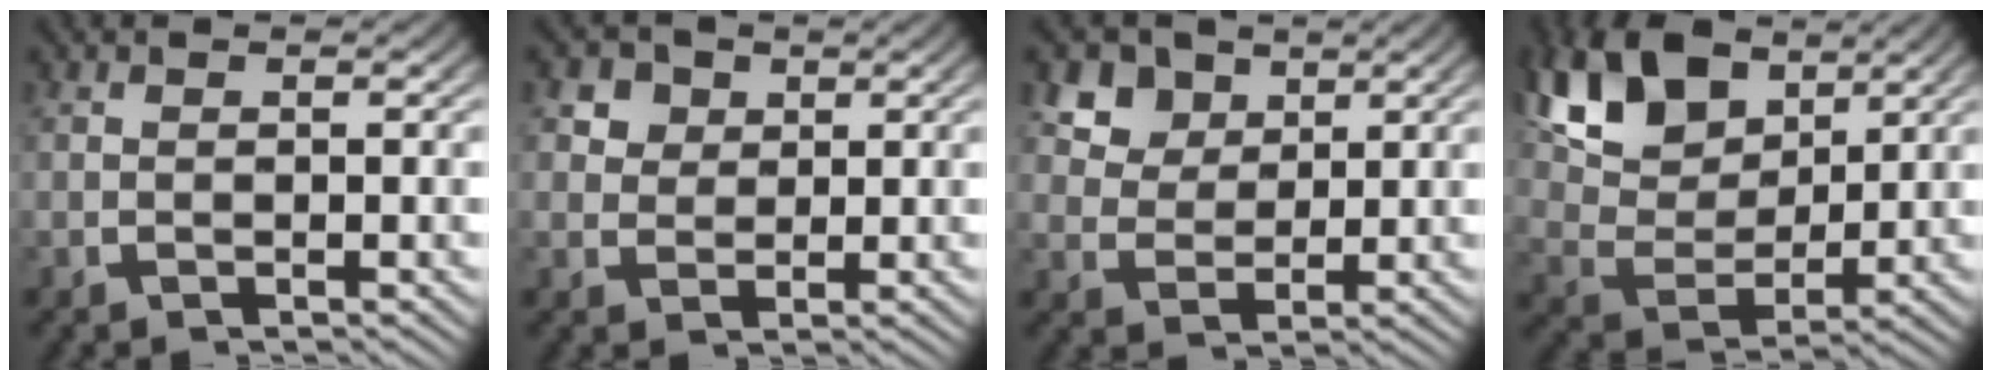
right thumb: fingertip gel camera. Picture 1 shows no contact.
{"total": 3.7, "force": [1.6, 3.0, 1.5], "torque": [-0.034, -0.012, 0.033]}
{"total": 6.5, "force": [3.1, 4.9, 2.9], "torque": [-0.069, -0.009, 0.053]}
{"total": 9.9, "force": [3.7, 6.4, 6.6], "torque": [-0.146, -0.017, 0.070]}